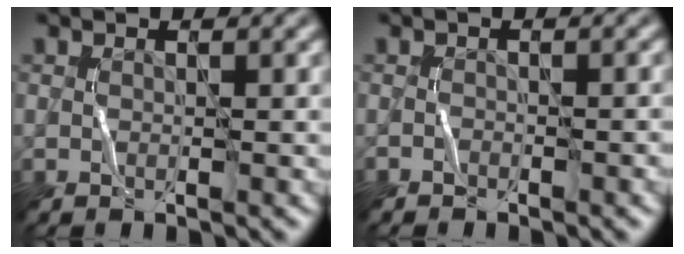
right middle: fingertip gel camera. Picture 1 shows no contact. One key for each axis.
{"total": 1.3, "fx": -1.2, "fy": 0.2, "fz": 0.6, "tx": -0.003, "ty": 0.015, "tz": -0.018}